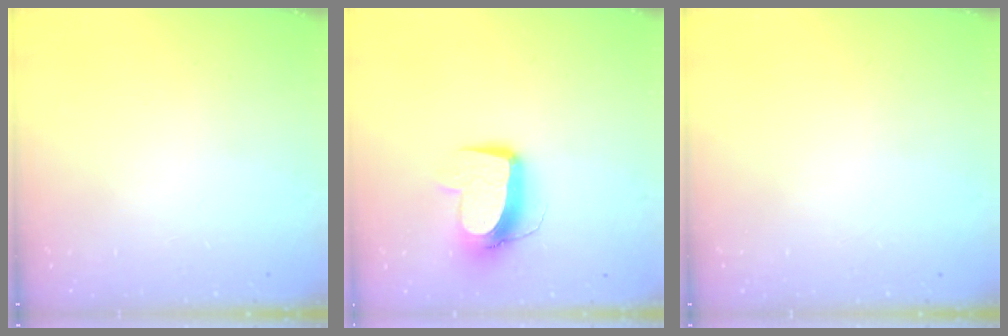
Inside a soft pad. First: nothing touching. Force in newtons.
{"total": 11.1, "press": 11.0, "slide": 1.4}
{"total": 0.0}